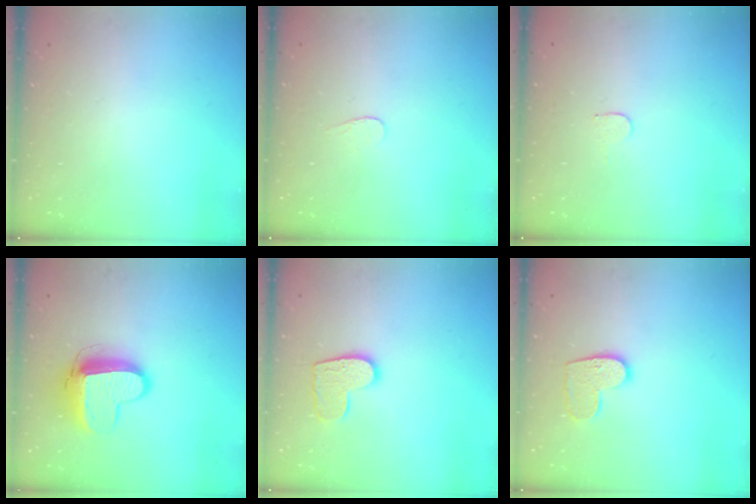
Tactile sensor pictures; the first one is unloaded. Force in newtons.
{"total": 3.0, "press": 3.0, "slide": 0.3}
{"total": 3.7, "press": 3.7, "slide": 0.3}
{"total": 11.1, "press": 11.0, "slide": 1.3}
{"total": 9.8, "press": 9.8, "slide": 0.3}
{"total": 9.3, "press": 9.3, "slide": 0.4}